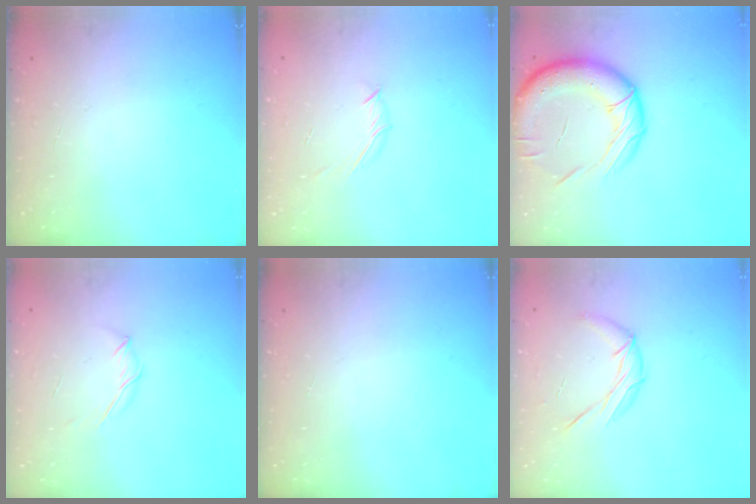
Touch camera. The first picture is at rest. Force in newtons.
{"total": 3.9, "press": 3.8, "slide": 0.8}
{"total": 20.3, "press": 19.9, "slide": 4.2}
{"total": 3.8, "press": 3.7, "slide": 0.9}
{"total": 0.0}
{"total": 8.8, "press": 8.8, "slide": 0.4}